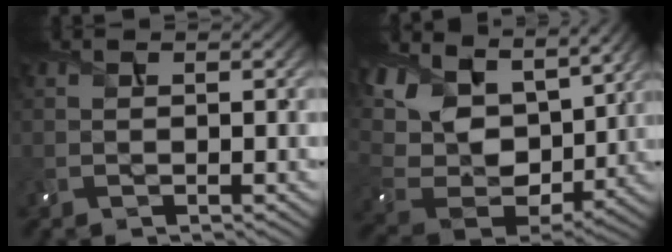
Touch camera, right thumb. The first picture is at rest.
{"total": 14.4, "force": [8.0, 8.4, 8.6], "torque": [-0.249, 0.024, 0.146]}